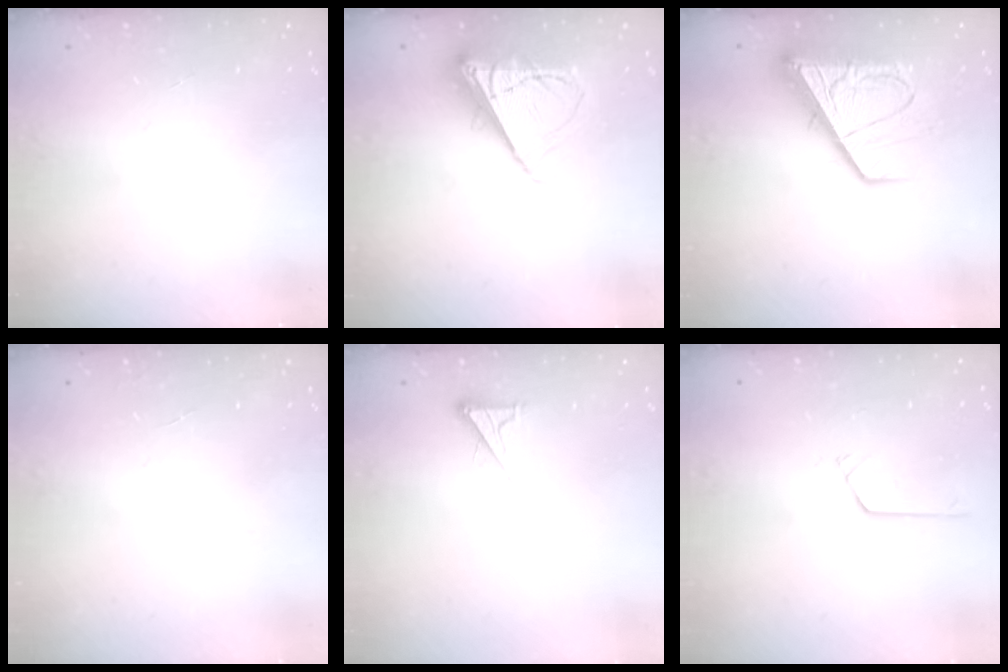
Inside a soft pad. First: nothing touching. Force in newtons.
{"total": 10.6, "press": 10.6, "slide": 1.4}
{"total": 13.6, "press": 13.5, "slide": 1.7}
{"total": 0.0}
{"total": 2.5, "press": 2.5, "slide": 0.5}
{"total": 2.7, "press": 2.7, "slide": 0.3}